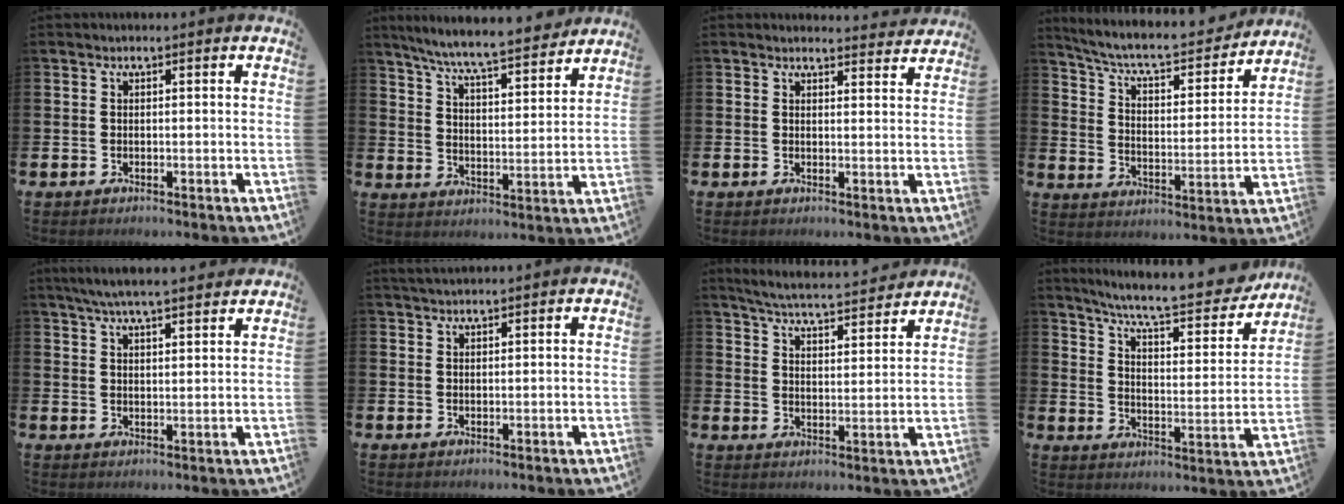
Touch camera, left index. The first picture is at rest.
{"total": 7.8, "force": [7.3, 0.2, 2.7], "torque": [-0.085, -0.048, 0.127]}
{"total": 2.6, "force": [2.6, 0.3, 0.0], "torque": [0.015, -0.022, 0.042]}
{"total": 7.9, "force": [7.2, 1.7, 2.9], "torque": [-0.094, -0.049, 0.122]}
{"total": 5.7, "force": [5.4, 0.3, 1.8], "torque": [-0.049, -0.018, 0.097]}
{"total": 1.9, "force": [1.8, 0.3, 0.3], "torque": [-0.005, -0.001, 0.033]}
{"total": 5.5, "force": [5.4, 0.2, 0.9], "torque": [-0.041, -0.039, 0.093]}
{"total": 9.4, "force": [8.6, 1.1, 3.7], "torque": [-0.094, -0.060, 0.142]}